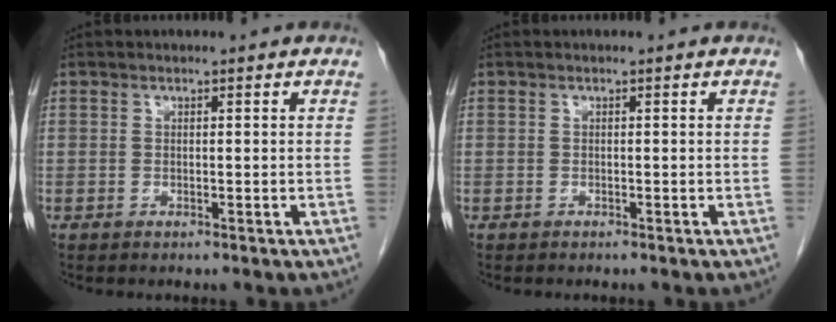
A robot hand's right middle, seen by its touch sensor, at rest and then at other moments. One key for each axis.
{"total": 0.0}